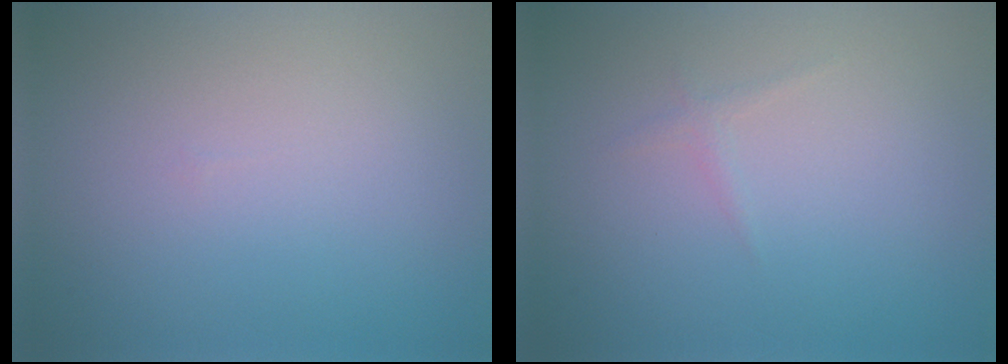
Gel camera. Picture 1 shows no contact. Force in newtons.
{"total": 0.6, "press": 0.6, "slide": 0.0}